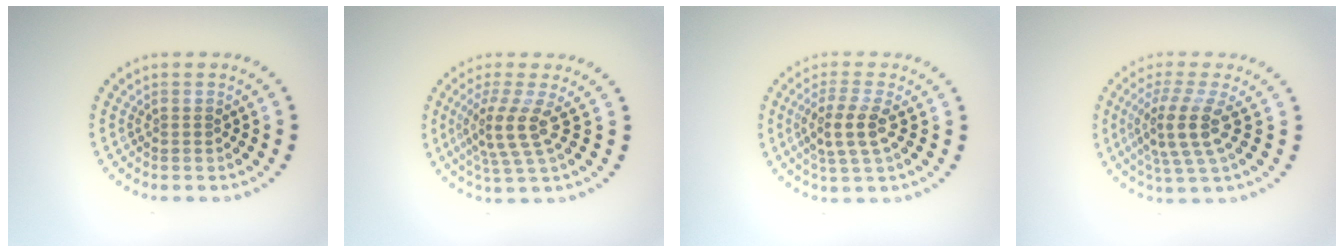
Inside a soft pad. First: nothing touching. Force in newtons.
{"total": 3.4, "press": 2.6, "slide": 2.2}
{"total": 3.2, "press": 2.9, "slide": 1.3}
{"total": 3.9, "press": 3.2, "slide": 2.3}